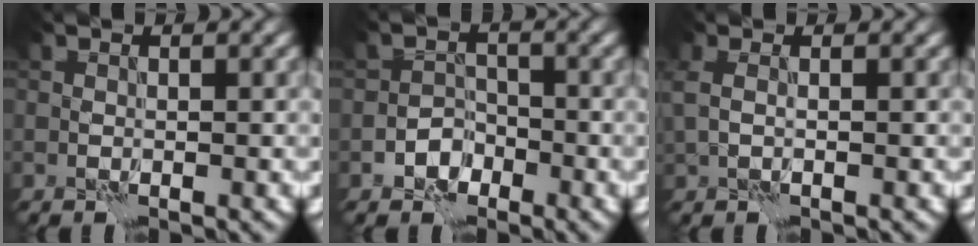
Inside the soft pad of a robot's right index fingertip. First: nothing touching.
{"total": 2.1, "force": [-1.2, 1.7, 0.7], "torque": [-0.004, 0.008, -0.024]}
{"total": 1.8, "force": [0.5, 1.0, 1.4], "torque": [-0.036, 0.001, 0.009]}